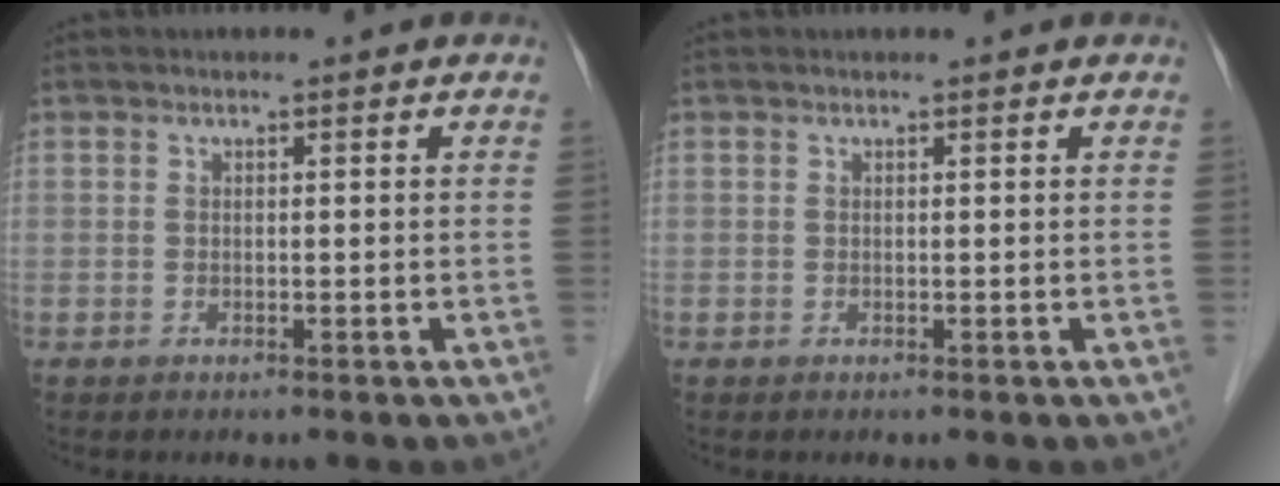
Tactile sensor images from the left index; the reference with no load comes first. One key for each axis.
{"total": 0.6, "fx": 0.6, "fy": 0.0, "fz": 0.2, "tx": -0.004, "ty": 0.006, "tz": 0.009}